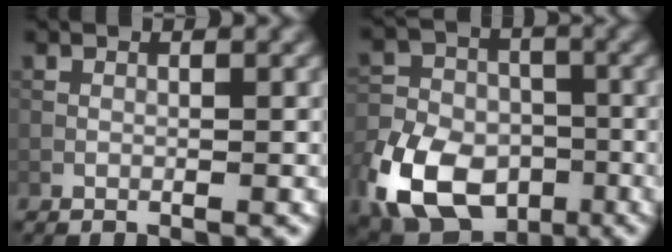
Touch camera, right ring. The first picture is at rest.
{"total": 11.6, "force": [-5.5, 7.9, 6.5], "torque": [-0.137, -0.025, -0.108]}